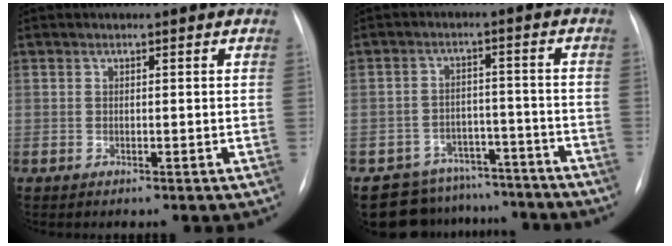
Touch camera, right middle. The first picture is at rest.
{"total": 10.2, "force": [-8.9, 4.9, -0.5], "torque": [0.017, 0.037, -0.119]}